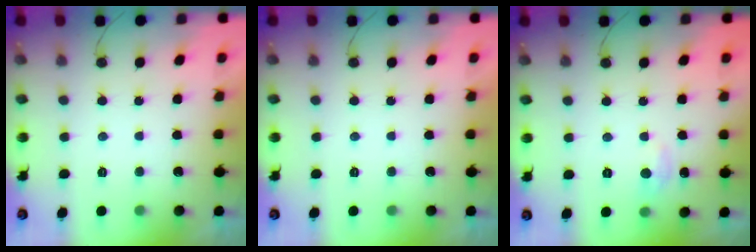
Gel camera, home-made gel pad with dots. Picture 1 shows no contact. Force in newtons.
{"total": 0.0}
{"total": 3.7, "press": 3.7, "slide": 0.5}